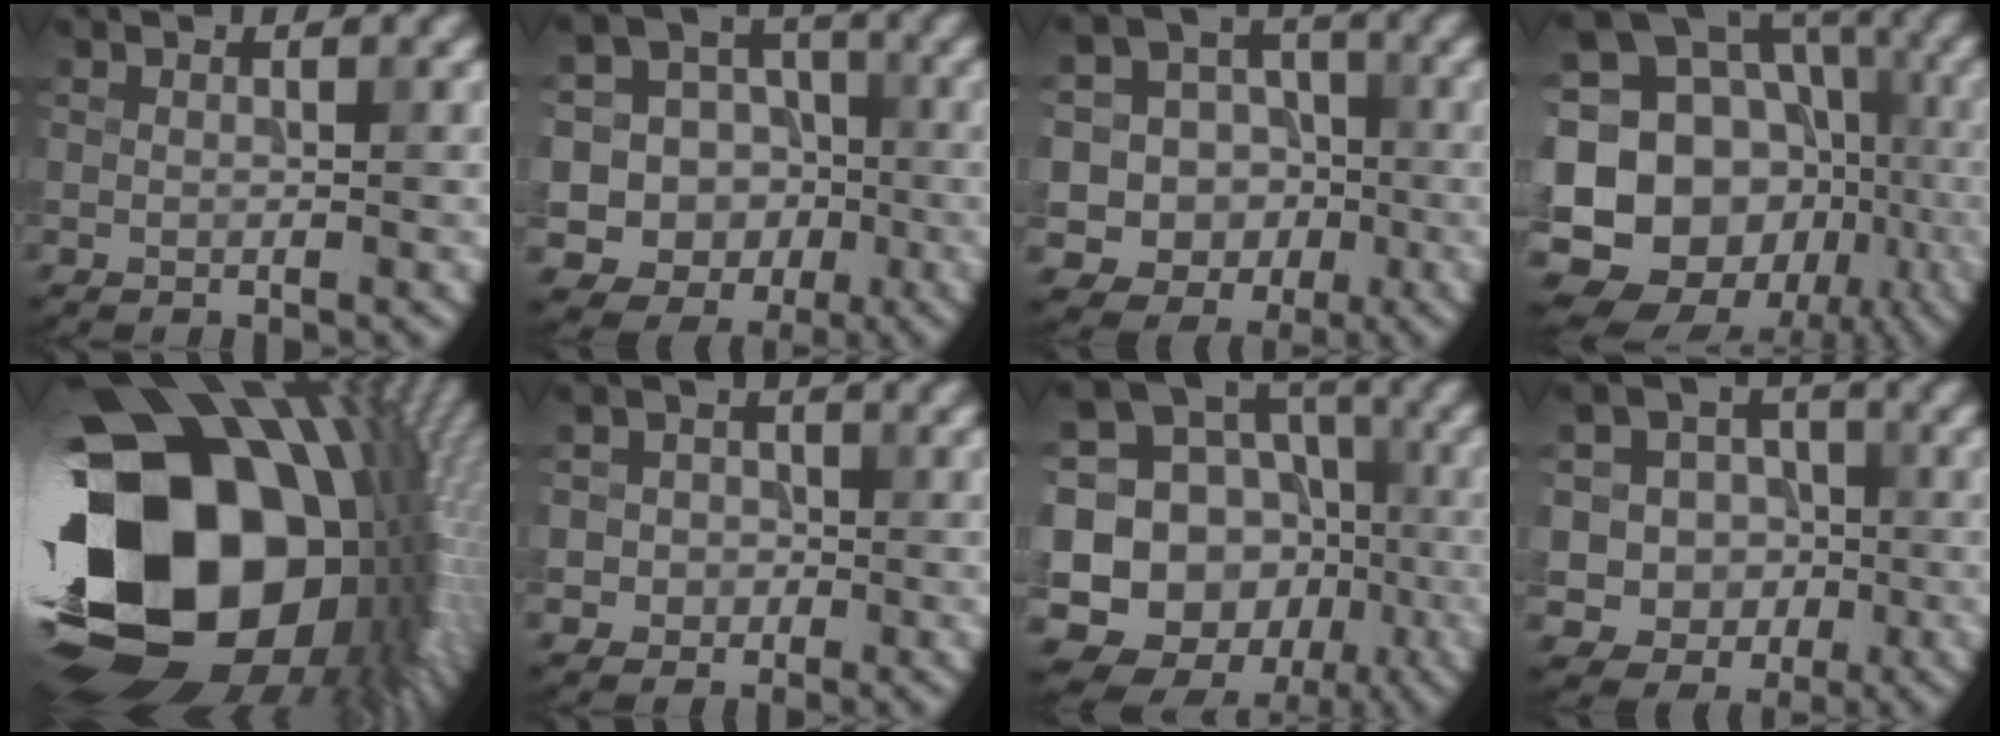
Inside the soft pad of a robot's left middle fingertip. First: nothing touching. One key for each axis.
{"total": 16.3, "fx": -3.8, "fy": 15.5, "fz": 3.4, "tx": -0.099, "ty": 0.004, "tz": -0.075}
{"total": 13.8, "fx": -3.2, "fy": 13.1, "fz": 3.1, "tx": -0.085, "ty": 0.008, "tz": -0.062}
{"total": 22.0, "fx": -4.9, "fy": 18.5, "fz": 10.7, "tx": -0.187, "ty": 0.019, "tz": -0.103}
{"total": 22.3, "fx": -1.7, "fy": 15.2, "fz": 16.2, "tx": -0.282, "ty": -0.042, "tz": -0.014}
{"total": 3.1, "fx": -0.5, "fy": 3.0, "fz": 0.7, "tx": 0.015, "ty": 0.011, "tz": -0.026}
{"total": 18.0, "fx": -3.3, "fy": 15.9, "fz": 7.6, "tx": -0.174, "ty": 0.005, "tz": -0.054}
{"total": 8.2, "fx": -1.6, "fy": 7.8, "fz": 2.1, "tx": -0.037, "ty": 0.017, "tz": -0.052}